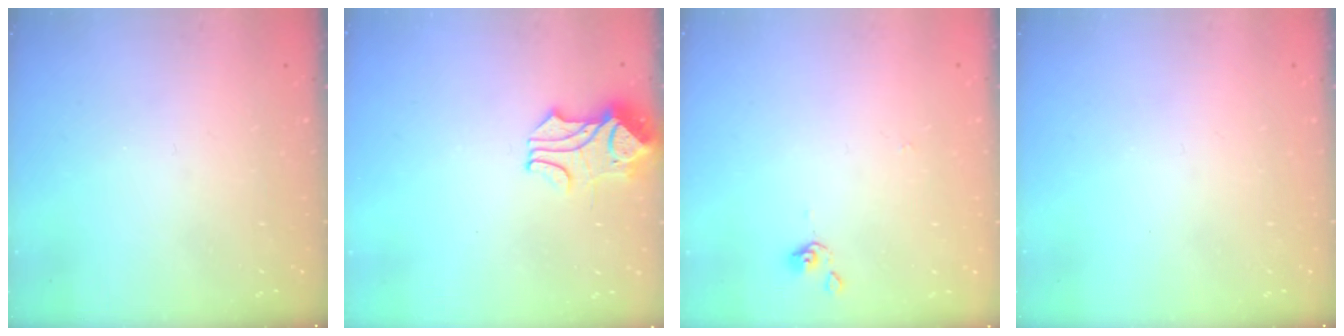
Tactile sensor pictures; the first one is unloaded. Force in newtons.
{"total": 1.8, "press": 1.4, "slide": 1.1}
{"total": 0.0}
{"total": 0.0}